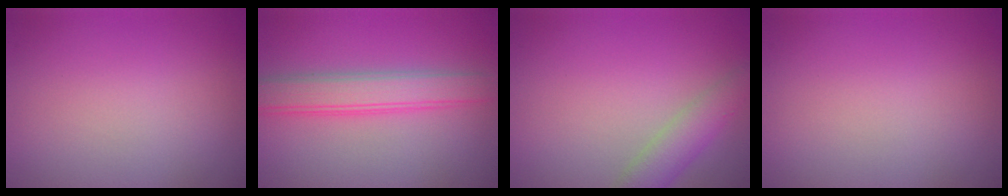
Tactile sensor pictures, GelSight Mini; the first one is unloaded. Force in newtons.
{"total": 3.9, "press": 3.9, "slide": 0.1}
{"total": 3.0, "press": 3.0, "slide": 0.2}
{"total": 0.0}